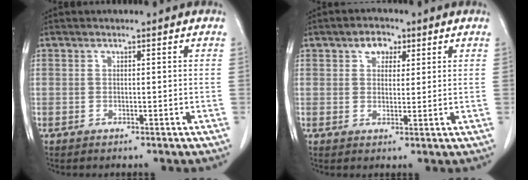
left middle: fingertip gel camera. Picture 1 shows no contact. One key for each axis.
{"total": 3.5, "fx": 1.9, "fy": 2.3, "fz": 1.9, "tx": -0.032, "ty": 0.011, "tz": 0.031}